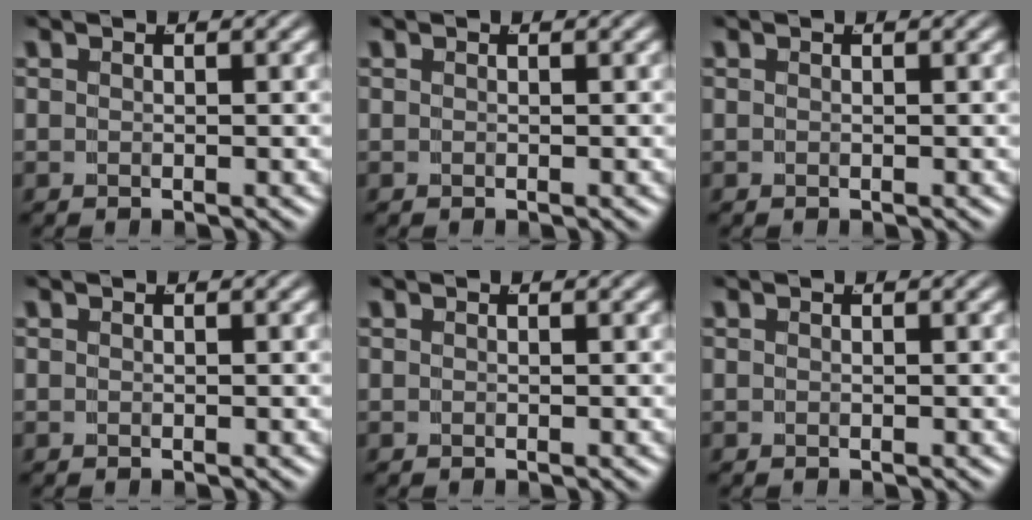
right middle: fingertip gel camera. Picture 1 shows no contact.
{"total": 0.0}
{"total": 0.0}
{"total": 0.0}
{"total": 0.0}
{"total": 0.0}